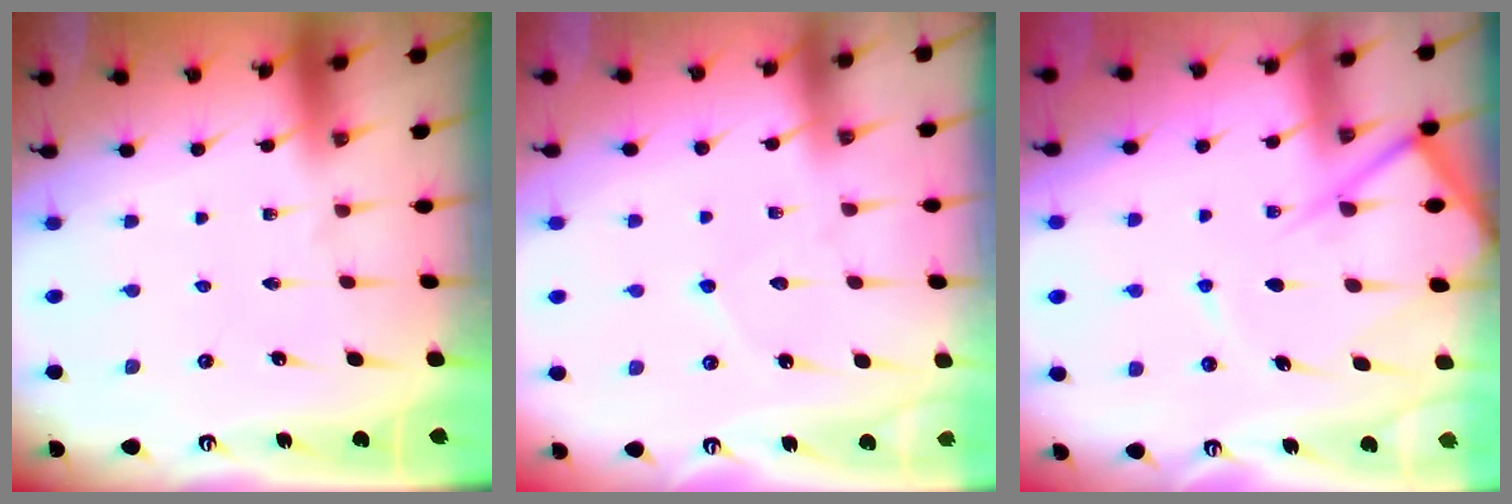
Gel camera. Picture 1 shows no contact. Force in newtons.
{"total": 3.9, "press": 3.9, "slide": 0.2}
{"total": 10.3, "press": 10.2, "slide": 1.2}